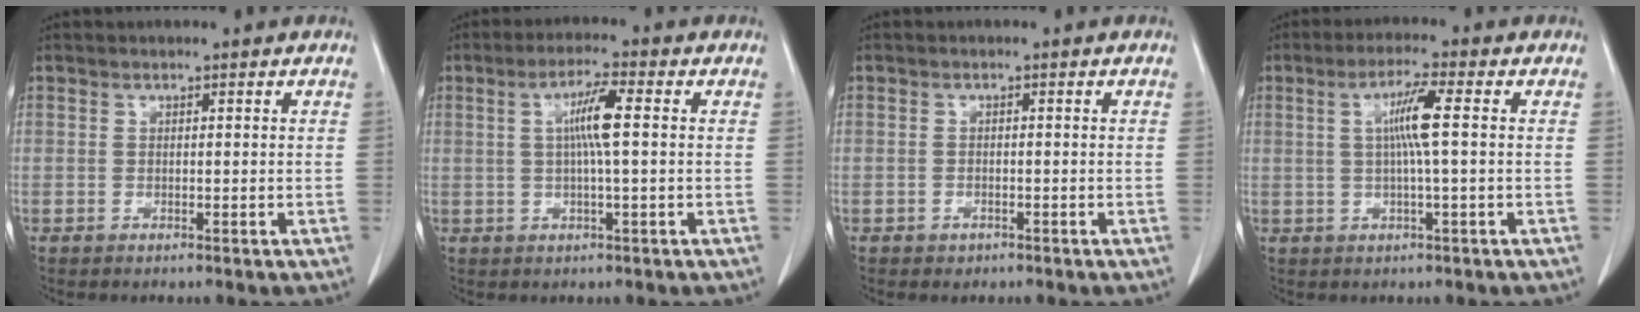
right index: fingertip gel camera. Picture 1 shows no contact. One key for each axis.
{"total": 5.6, "fx": 0.7, "fy": 0.0, "fz": 5.5, "tx": -0.103, "ty": 0.005, "tz": 0.014}
{"total": 1.1, "fx": -0.7, "fy": 0.8, "fz": 0.3, "tx": -0.007, "ty": 0.002, "tz": -0.008}
{"total": 5.6, "fx": 0.7, "fy": -0.2, "fz": 5.5, "tx": -0.104, "ty": 0.005, "tz": 0.015}